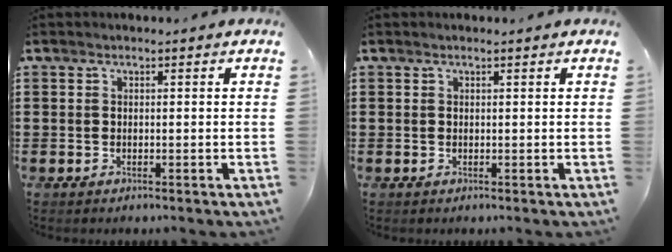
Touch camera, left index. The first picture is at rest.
{"total": 0.0}